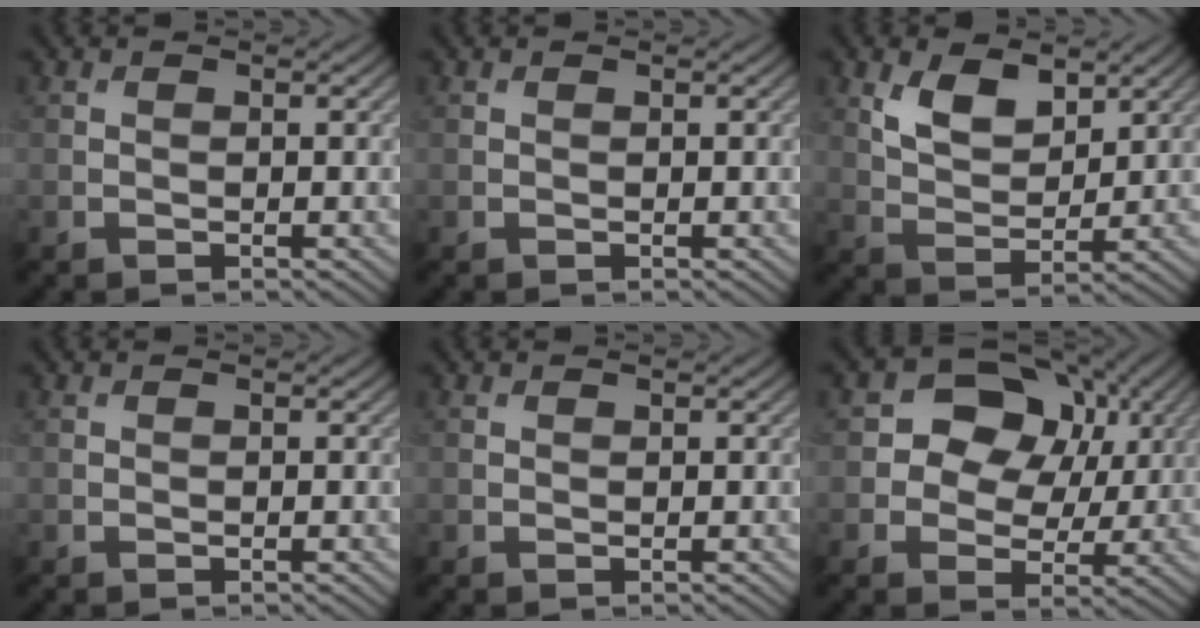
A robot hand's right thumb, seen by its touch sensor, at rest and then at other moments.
{"total": 0.0}
{"total": 5.9, "force": [3.2, 3.1, 3.8], "torque": [-0.079, -0.009, 0.061]}
{"total": 0.0}
{"total": 0.0}
{"total": 10.9, "force": [2.8, 8.5, 6.2], "torque": [-0.102, 0.020, 0.025]}